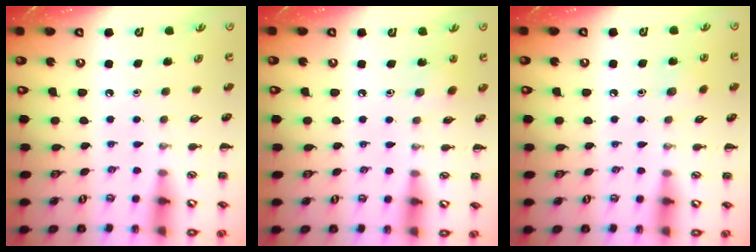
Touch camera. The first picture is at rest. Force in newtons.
{"total": 2.4, "press": 2.3, "slide": 0.6}
{"total": 5.2, "press": 5.0, "slide": 1.4}